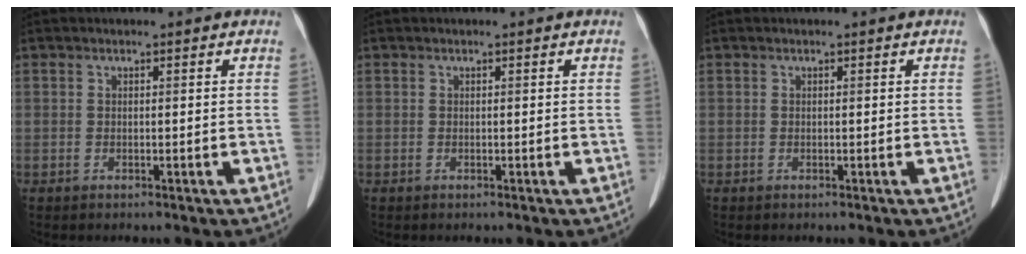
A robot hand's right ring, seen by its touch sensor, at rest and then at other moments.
{"total": 0.0}
{"total": 0.0}